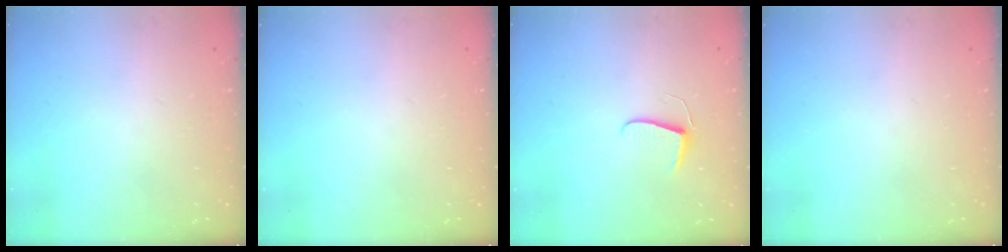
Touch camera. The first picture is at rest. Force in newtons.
{"total": 0.0}
{"total": 5.9, "press": 5.8, "slide": 0.6}
{"total": 0.0}